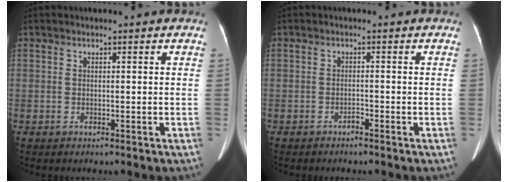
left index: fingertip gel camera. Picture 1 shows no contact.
{"total": 0.9, "force": [-0.8, 0.2, 0.3], "torque": [-0.005, 0.001, -0.013]}